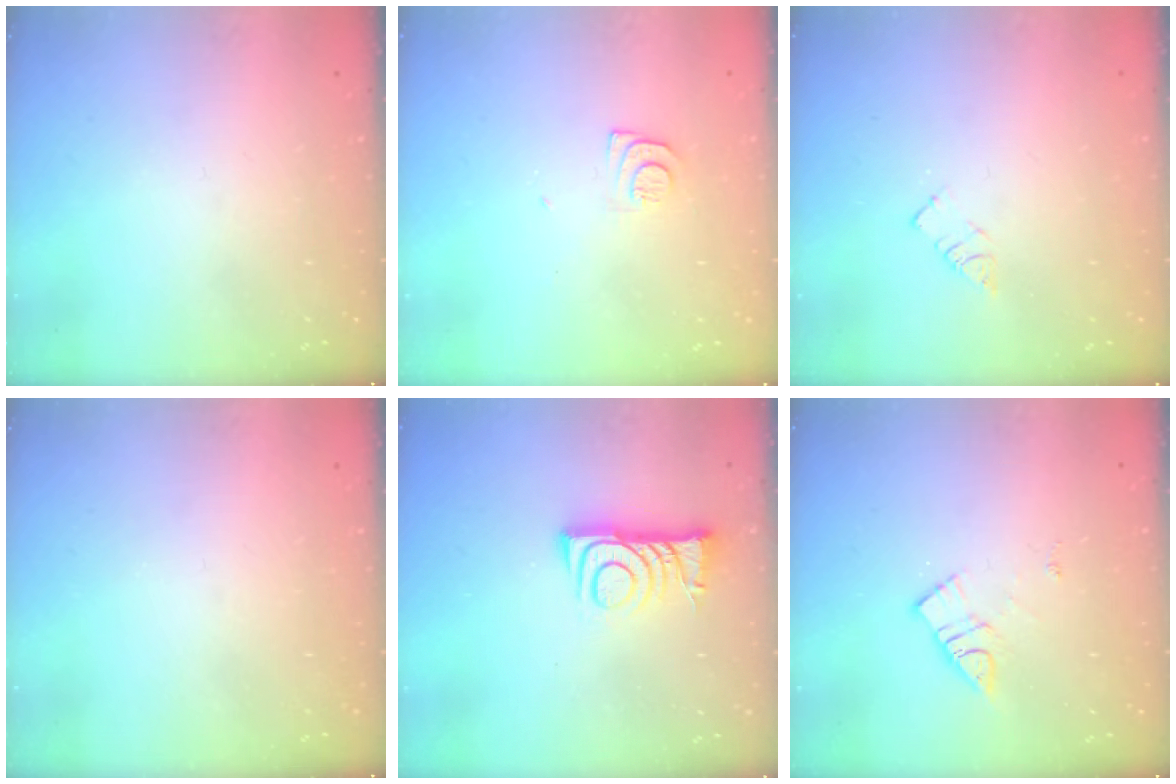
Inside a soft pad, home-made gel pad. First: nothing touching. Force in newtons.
{"total": 7.3, "press": 7.2, "slide": 0.8}
{"total": 3.7, "press": 3.7, "slide": 0.2}
{"total": 0.0}
{"total": 7.6, "press": 7.6, "slide": 0.7}
{"total": 9.3, "press": 9.3, "slide": 0.5}